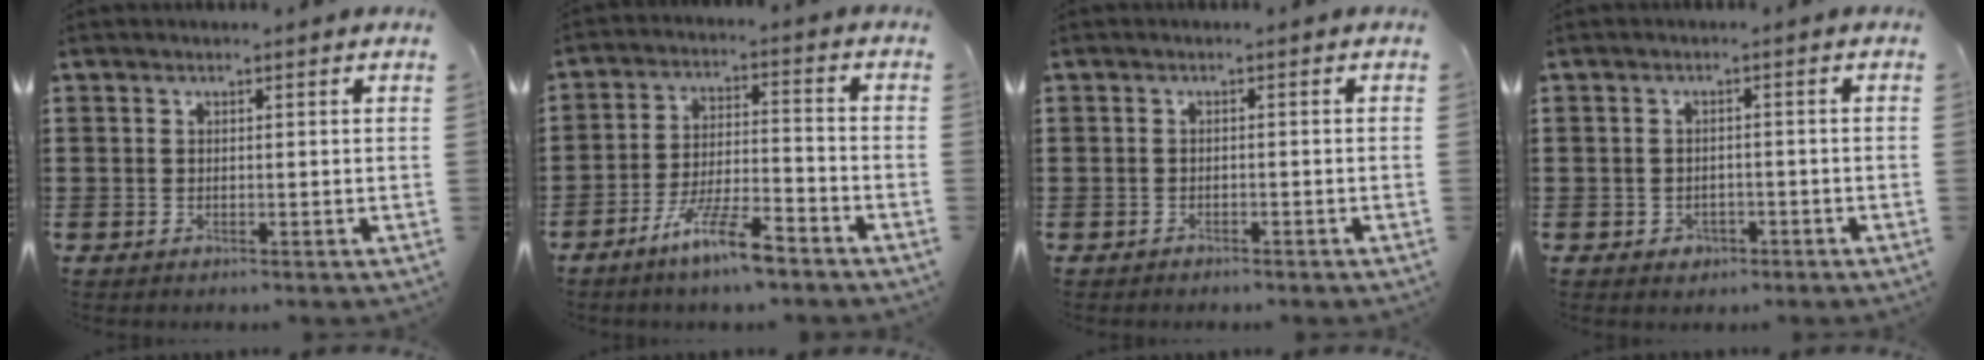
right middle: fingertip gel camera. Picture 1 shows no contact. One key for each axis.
{"total": 8.7, "fx": -6.5, "fy": 1.2, "fz": 5.7, "tx": -0.112, "ty": 0.001, "tz": -0.123}
{"total": 1.1, "fx": -1.0, "fy": 0.2, "fz": 0.0, "tx": -0.003, "ty": 0.002, "tz": -0.023}
{"total": 1.5, "fx": -1.0, "fy": 1.1, "fz": 0.2, "tx": -0.011, "ty": 0.001, "tz": -0.023}